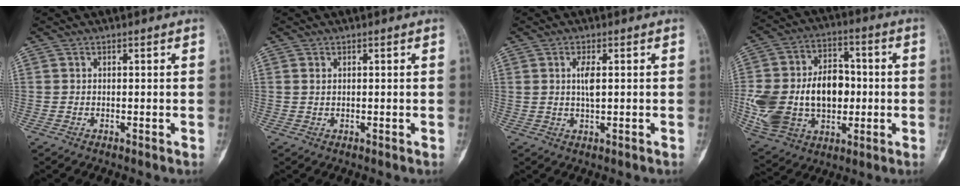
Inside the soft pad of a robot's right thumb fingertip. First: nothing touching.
{"total": 1.0, "force": [0.4, 0.6, 0.7], "torque": [-0.015, 0.002, 0.012]}
{"total": 3.0, "force": [0.5, 0.7, 2.8], "torque": [-0.055, 0.000, 0.012]}
{"total": 22.8, "force": [-1.1, 16.0, 16.3], "torque": [-0.301, 0.021, 0.001]}